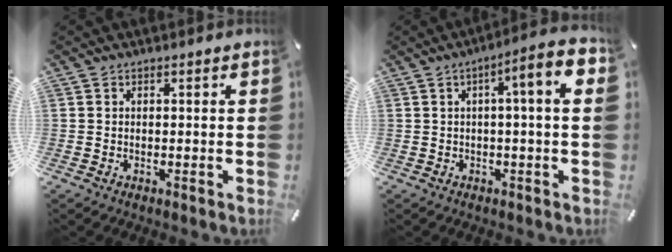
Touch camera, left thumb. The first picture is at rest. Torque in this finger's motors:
{"motor_torque": [-0.01, 0.02, 0.49, 0.35, 0.07]}